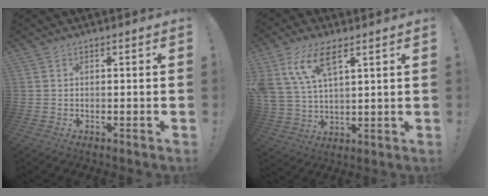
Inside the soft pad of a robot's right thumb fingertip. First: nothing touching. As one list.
[{"total": 12.1, "force": [6.8, 5.2, 8.6], "torque": [-0.183, -0.018, 0.126]}]